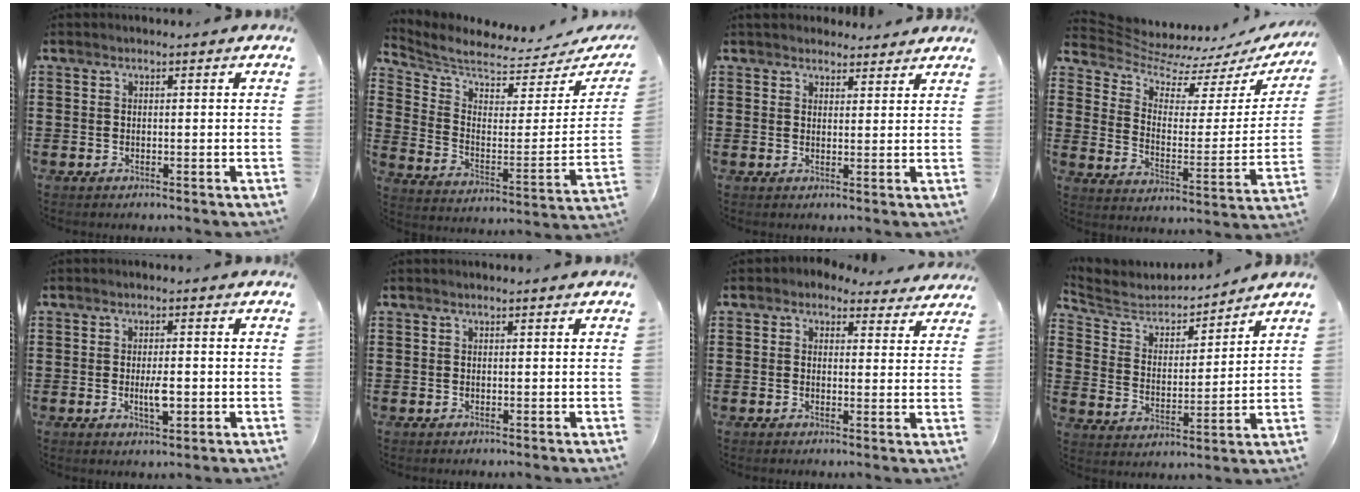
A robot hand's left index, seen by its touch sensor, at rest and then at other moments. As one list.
[{"total": 5.1, "force": [5.0, 0.3, 1.1], "torque": [-0.052, -0.054, 0.081]}, {"total": 2.9, "force": [2.6, 1.3, -0.1], "torque": [0.001, -0.005, 0.048]}, {"total": 6.5, "force": [6.1, 2.1, 1.4], "torque": [-0.057, -0.050, 0.103]}, {"total": 3.8, "force": [-0.7, 1.3, 3.5], "torque": [-0.054, 0.000, -0.013]}, {"total": 0.0}, {"total": 2.5, "force": [1.9, 1.3, 0.7], "torque": [-0.016, -0.003, 0.033]}, {"total": 4.7, "force": [4.4, 1.4, 1.0], "torque": [-0.049, -0.031, 0.068]}]